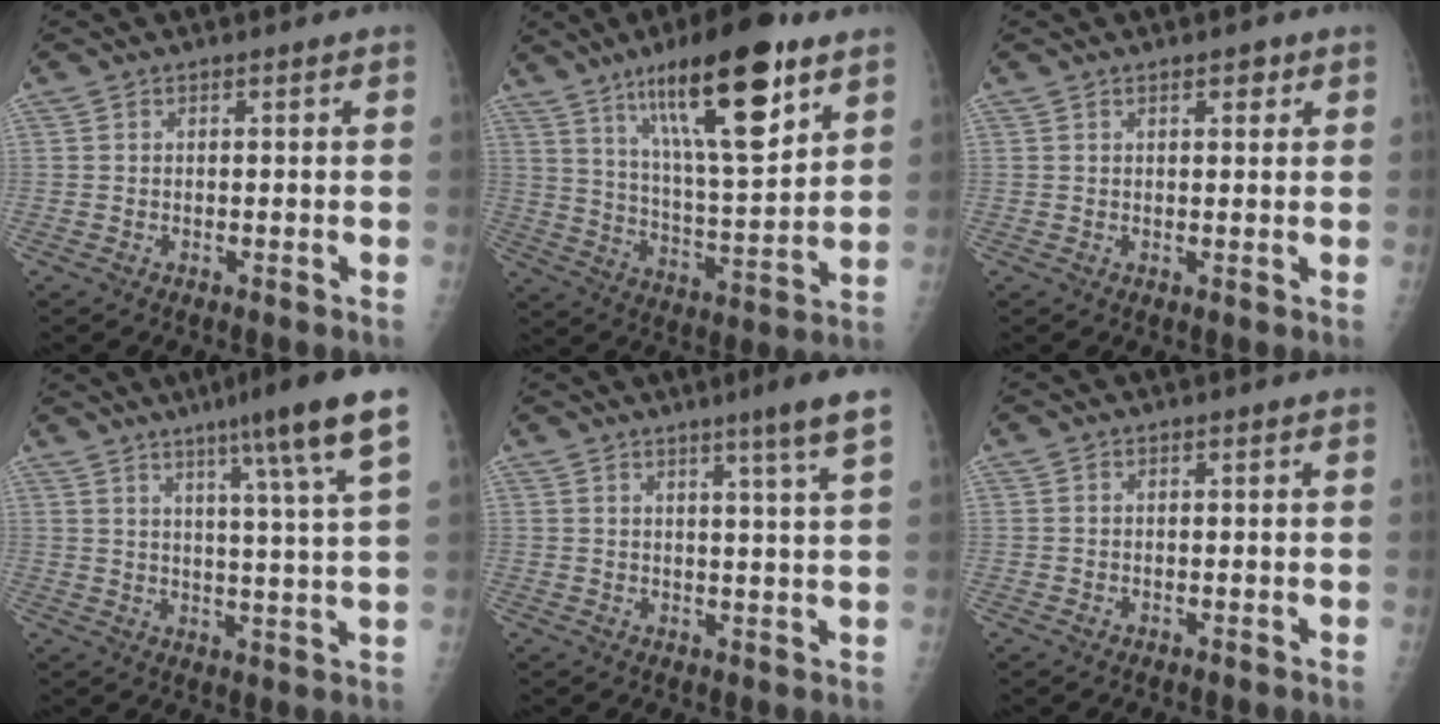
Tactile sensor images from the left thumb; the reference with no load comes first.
{"total": 21.5, "force": [11.9, 5.6, 17.0], "torque": [-0.251, -0.051, 0.202]}
{"total": 2.1, "force": [1.1, 1.1, 1.4], "torque": [-0.007, -0.003, 0.014]}
{"total": 13.4, "force": [7.8, -0.2, 10.9], "torque": [-0.159, -0.028, 0.104]}
{"total": 6.6, "force": [4.1, -1.1, 5.1], "torque": [-0.074, -0.024, 0.057]}
{"total": 0.6, "force": [-0.1, 0.5, 0.1], "torque": [0.000, 0.002, -0.003]}